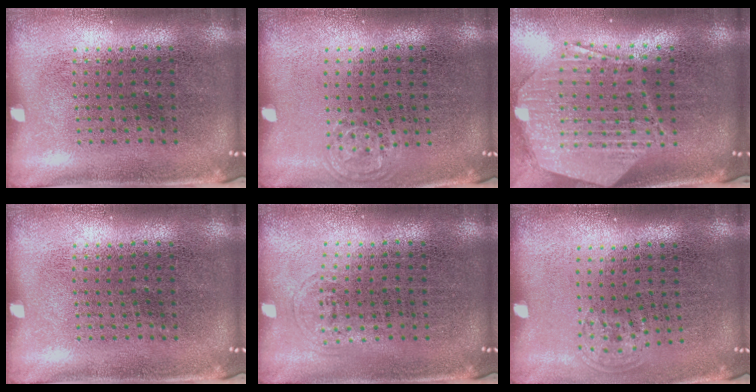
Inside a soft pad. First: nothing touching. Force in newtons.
{"total": 0.5, "press": 0.5, "slide": 0.1}
{"total": 3.0, "press": 2.4, "slide": 1.9}
{"total": 0.0}
{"total": 0.5, "press": 0.5, "slide": 0.2}
{"total": 0.7, "press": 0.6, "slide": 0.4}